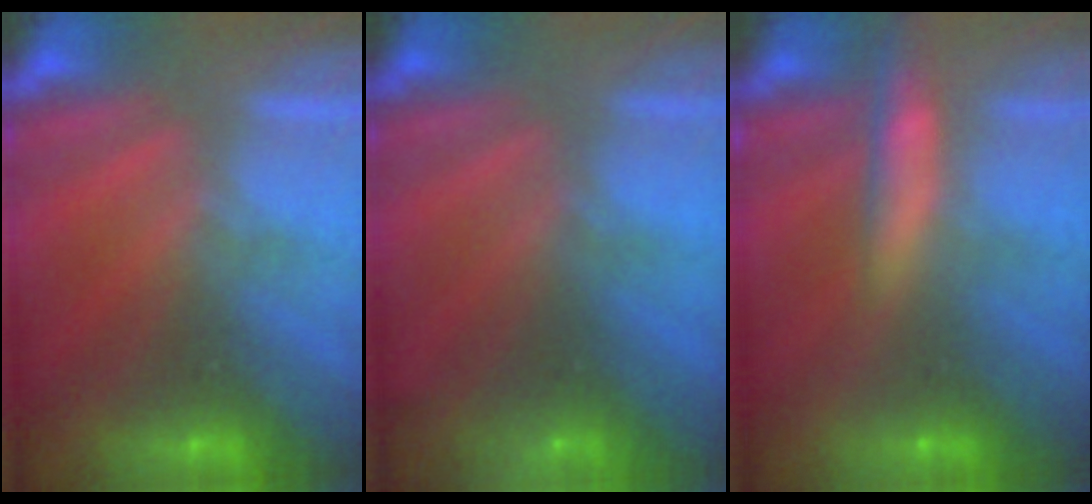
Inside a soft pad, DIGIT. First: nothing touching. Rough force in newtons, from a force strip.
{"total": 2.4}
{"total": 9.5}